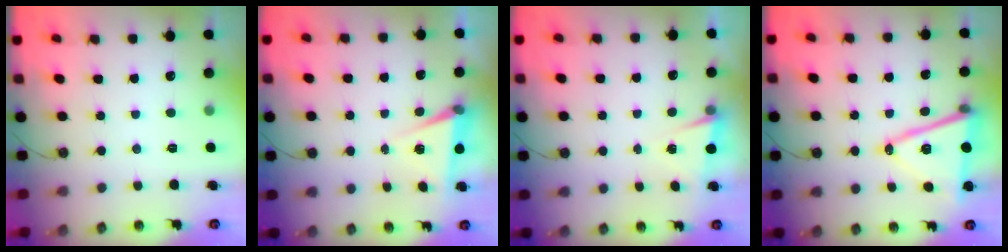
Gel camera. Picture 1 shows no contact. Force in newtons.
{"total": 6.1, "press": 4.0, "slide": 4.6}
{"total": 2.7, "press": 1.5, "slide": 2.2}
{"total": 14.7, "press": 14.2, "slide": 3.8}